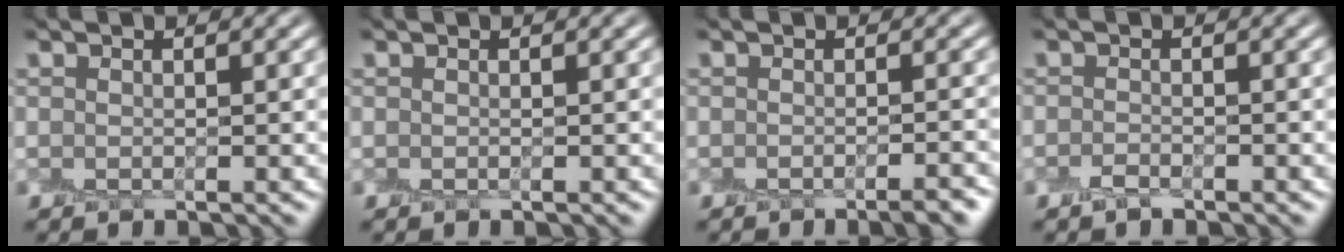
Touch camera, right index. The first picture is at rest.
{"total": 0.0}
{"total": 2.5, "force": [-1.5, 0.6, 1.9], "torque": [-0.015, 0.001, -0.025]}
{"total": 1.0, "force": [-0.7, 0.4, 0.5], "torque": [-0.012, 0.000, -0.014]}